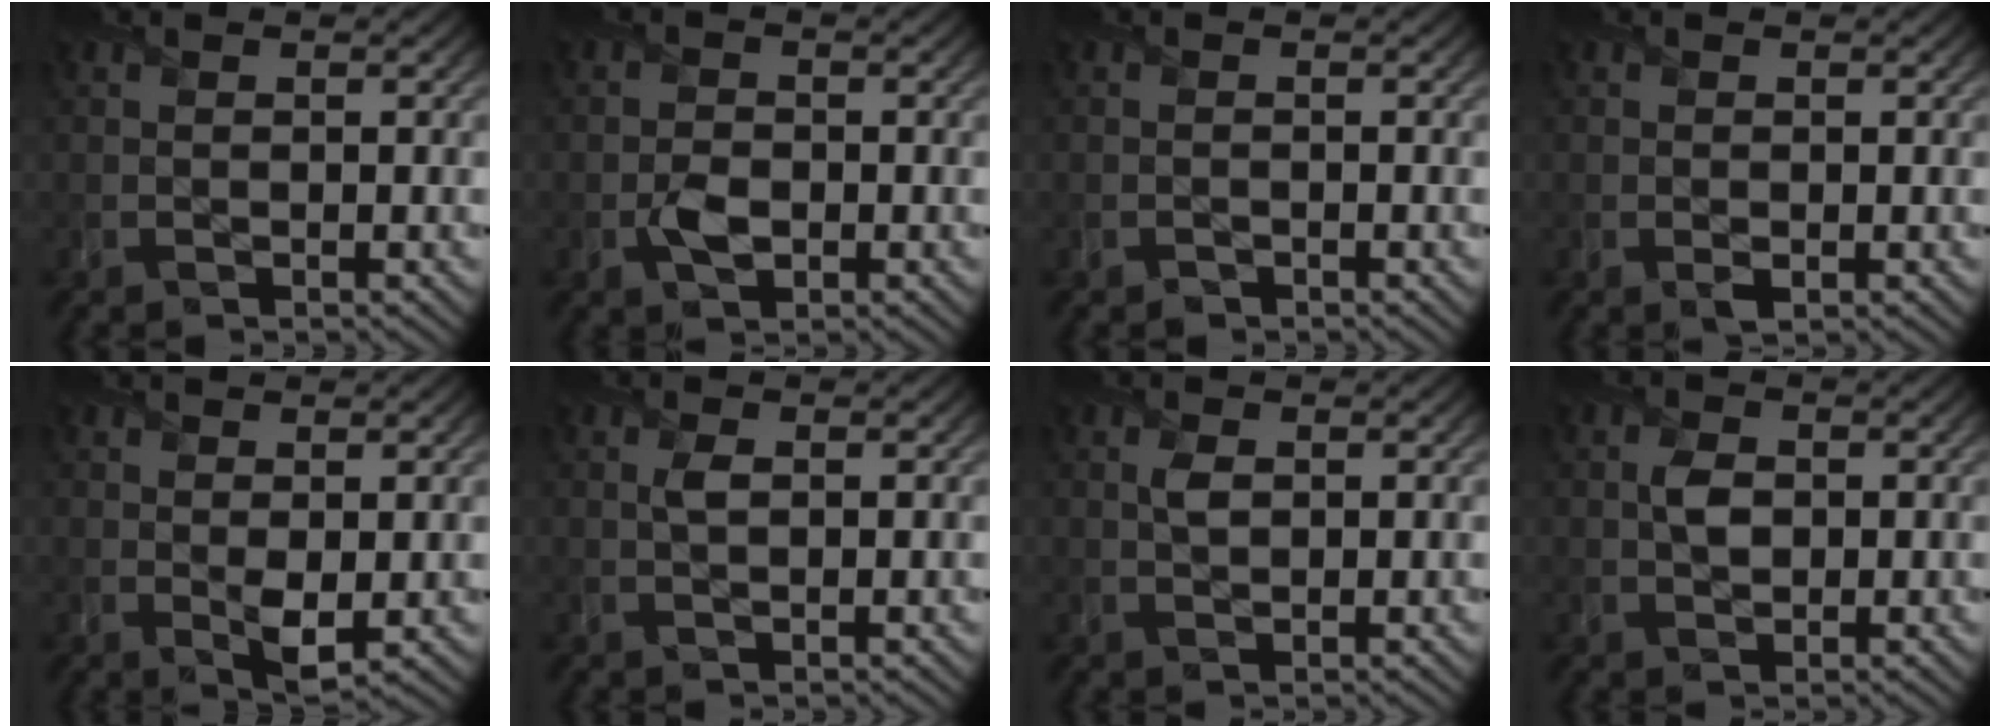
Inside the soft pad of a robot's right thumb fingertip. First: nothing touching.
{"total": 2.4, "force": [-0.7, 1.7, 1.5], "torque": [-0.030, -0.005, -0.015]}
{"total": 0.6, "force": [-0.5, 0.3, -0.2], "torque": [0.006, -0.004, -0.010]}
{"total": 0.7, "force": [-0.1, 0.6, 0.4], "torque": [-0.007, -0.006, -0.002]}
{"total": 2.3, "force": [0.3, 1.2, 1.9], "torque": [-0.036, -0.009, 0.012]}
{"total": 1.2, "force": [0.5, 0.5, 1.0], "torque": [-0.024, 0.001, 0.008]}
{"total": 1.5, "force": [0.4, 1.0, 1.1], "torque": [-0.025, 0.000, 0.009]}
{"total": 2.3, "force": [0.2, 1.7, 1.6], "torque": [-0.035, 0.000, 0.002]}